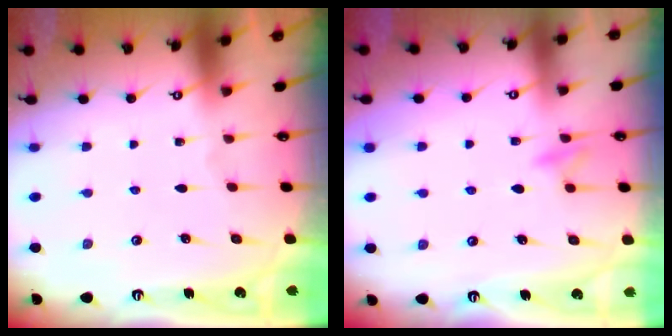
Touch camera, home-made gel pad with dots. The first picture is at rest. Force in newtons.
{"total": 8.7, "press": 8.7, "slide": 0.9}